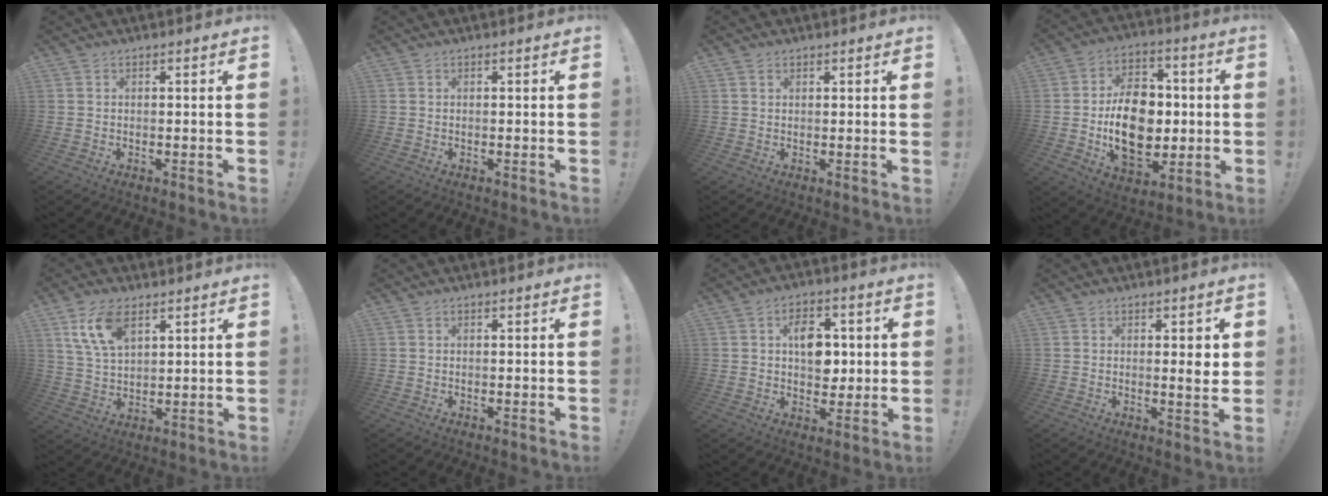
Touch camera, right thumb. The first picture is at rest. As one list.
[{"total": 0.0}, {"total": 1.1, "force": [0.9, 0.7, 0.0], "torque": [0.007, -0.004, 0.017]}, {"total": 18.1, "force": [-1.4, 12.7, 12.9], "torque": [-0.220, 0.006, -0.018]}, {"total": 10.7, "force": [5.9, 5.6, 7.0], "torque": [-0.130, -0.016, 0.109]}, {"total": 0.0}, {"total": 10.3, "force": [1.4, 7.6, 6.9], "torque": [-0.095, 0.009, 0.029]}, {"total": 3.5, "force": [0.8, 0.8, 3.3], "torque": [-0.039, -0.011, 0.007]}]